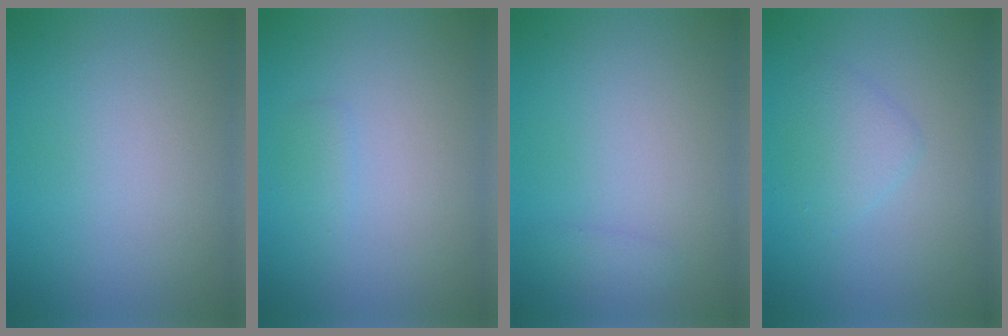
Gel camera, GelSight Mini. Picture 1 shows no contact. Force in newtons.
{"total": 0.7, "press": 0.7, "slide": 0.0}
{"total": 0.8, "press": 0.8, "slide": 0.0}
{"total": 1.9, "press": 1.9, "slide": 0.2}